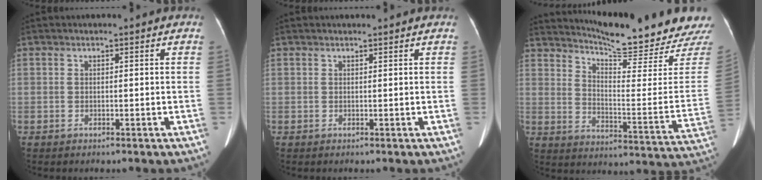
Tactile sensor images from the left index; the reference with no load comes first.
{"total": 1.0, "force": [1.0, 0.0, 0.1], "torque": [-0.010, 0.016, 0.015]}
{"total": 18.7, "force": [17.8, -1.0, 5.5], "torque": [-0.094, -0.115, 0.233]}